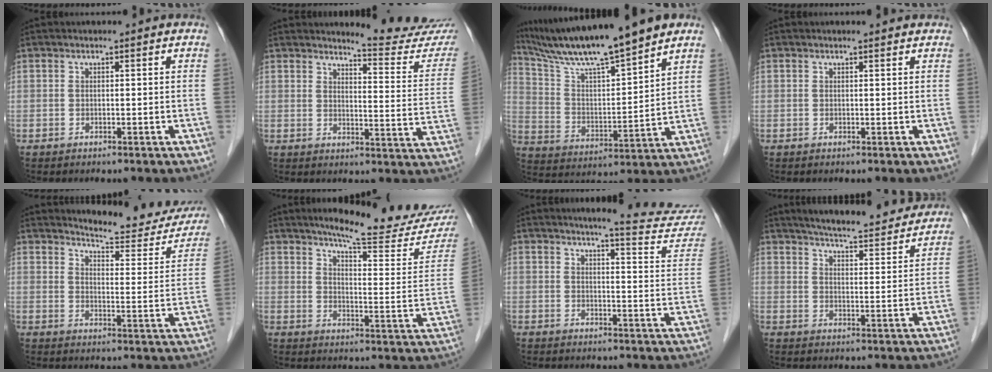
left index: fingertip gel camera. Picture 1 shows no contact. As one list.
[{"total": 13.3, "force": [13.0, 0.3, 3.0], "torque": [-0.029, -0.094, 0.136]}, {"total": 15.8, "force": [13.6, -0.2, 8.2], "torque": [-0.148, 0.005, 0.241]}, {"total": 1.6, "force": [1.6, 0.1, 0.4], "torque": [-0.011, 0.003, 0.014]}, {"total": 16.0, "force": [15.3, 2.7, 4.1], "torque": [-0.036, -0.068, 0.171]}, {"total": 20.7, "force": [18.1, 2.1, 9.8], "torque": [-0.125, -0.065, 0.220]}, {"total": 12.6, "force": [12.1, 0.3, 3.6], "torque": [-0.032, -0.063, 0.124]}, {"total": 18.9, "force": [17.3, 2.6, 7.0], "torque": [-0.097, -0.016, 0.222]}]